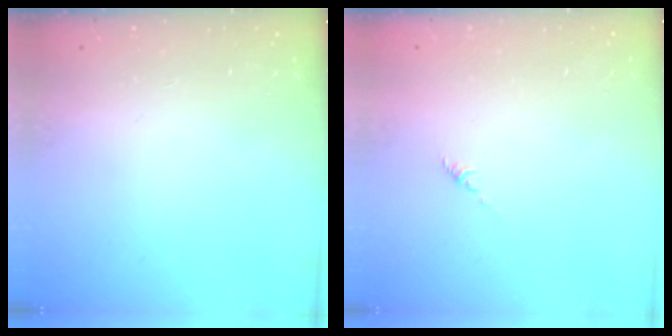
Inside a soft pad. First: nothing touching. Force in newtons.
{"total": 0.0}